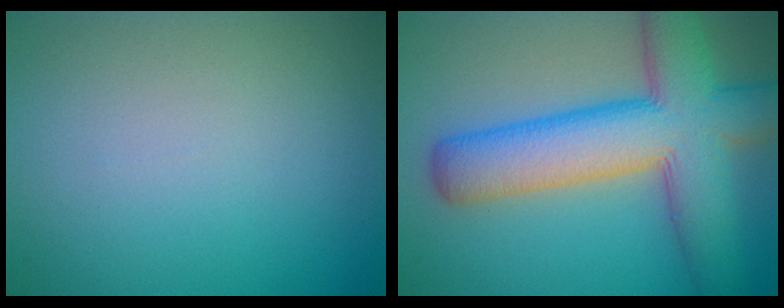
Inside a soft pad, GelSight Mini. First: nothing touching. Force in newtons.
{"total": 10.9, "press": 10.9, "slide": 0.6}